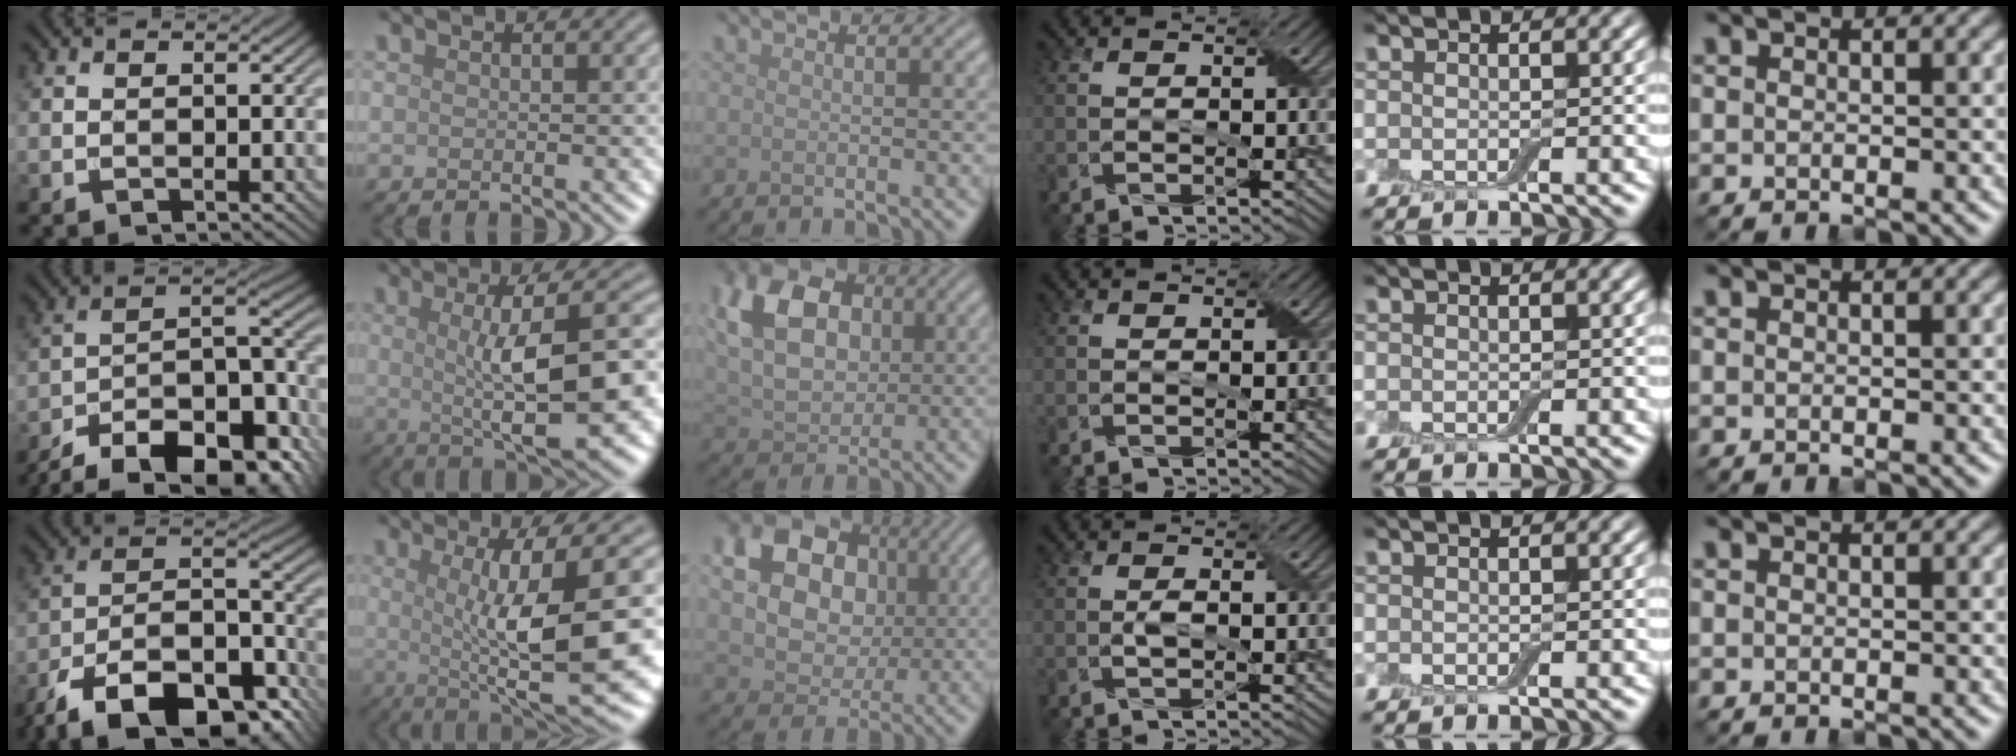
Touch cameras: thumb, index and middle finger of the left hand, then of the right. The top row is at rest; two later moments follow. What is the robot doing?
{"motion": "wrap", "object": "adhesive wrap"}